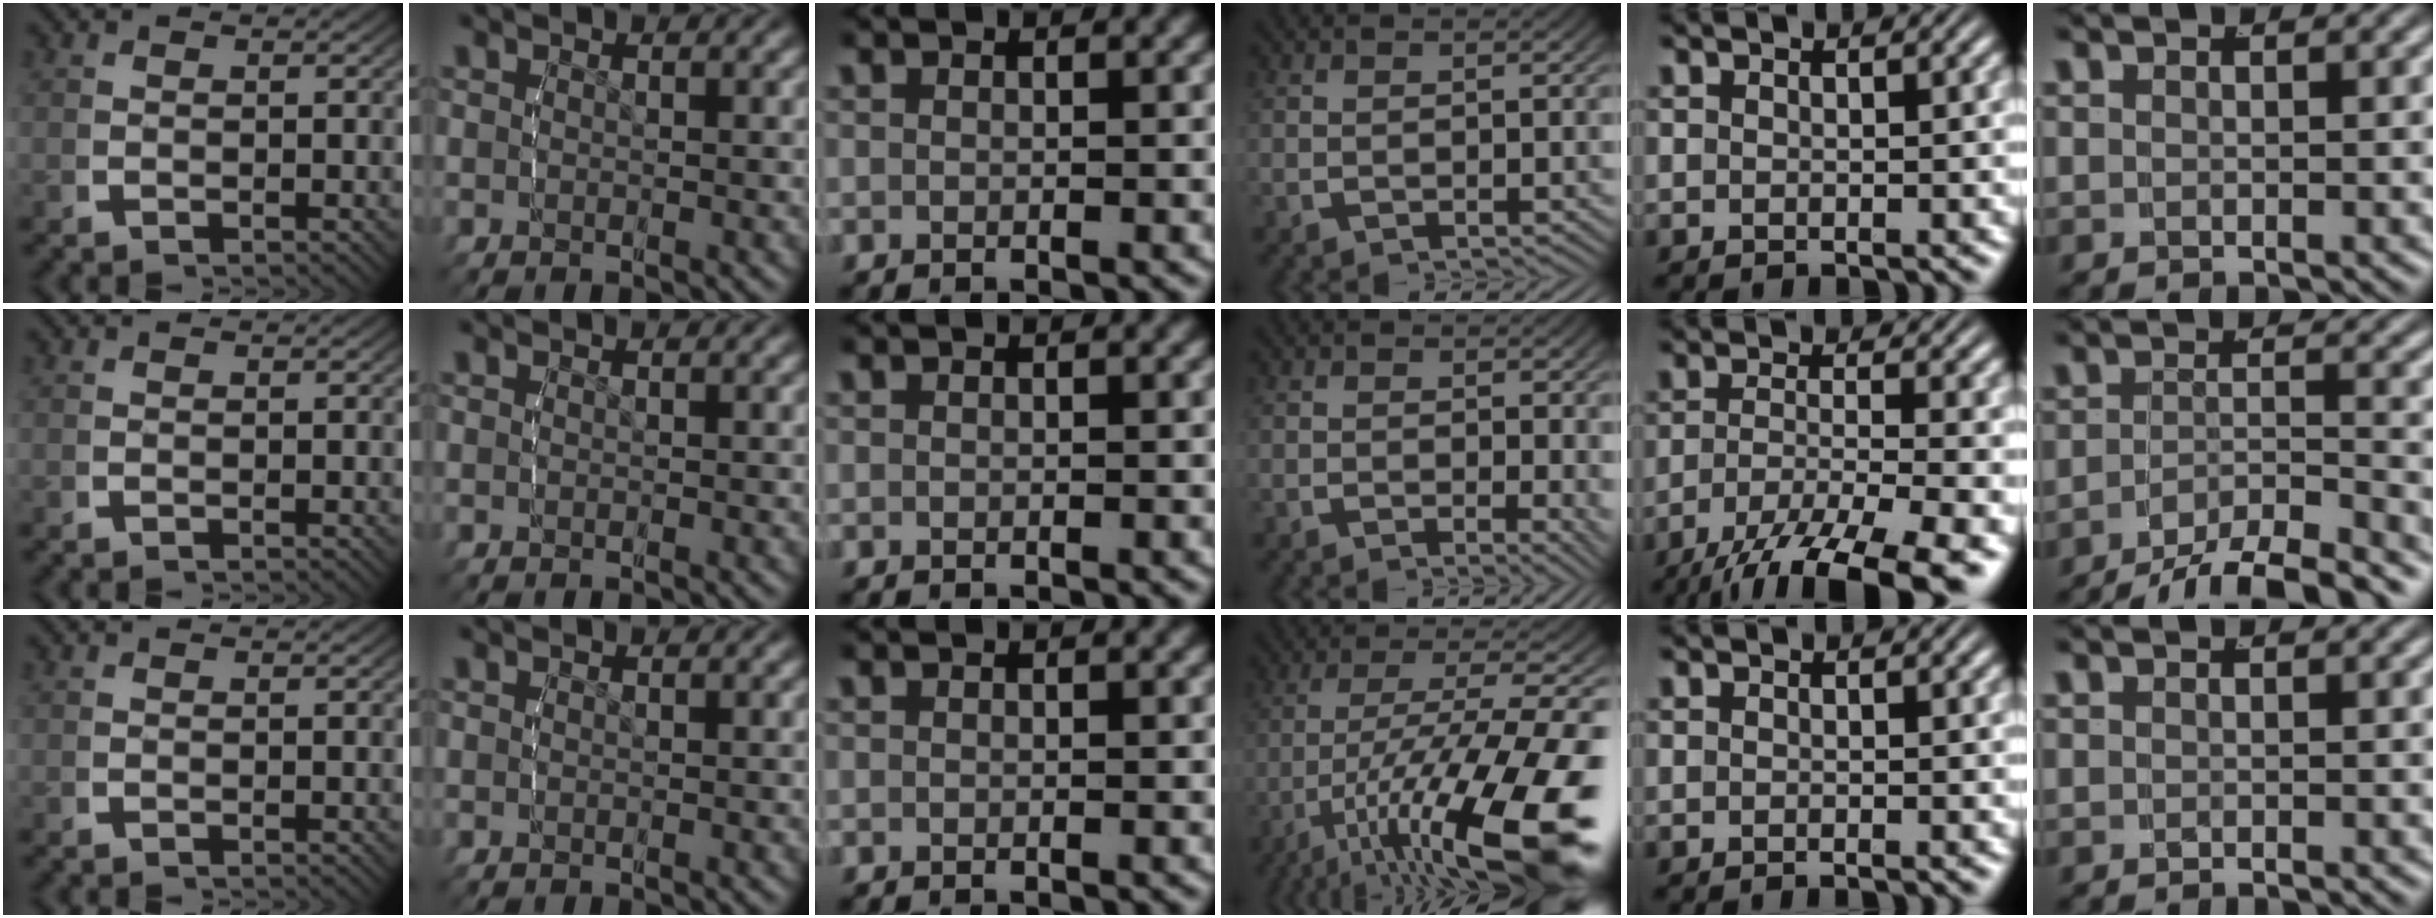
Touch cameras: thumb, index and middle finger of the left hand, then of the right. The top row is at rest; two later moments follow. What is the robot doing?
{"motion": "lift_and_place", "object": "condiment"}